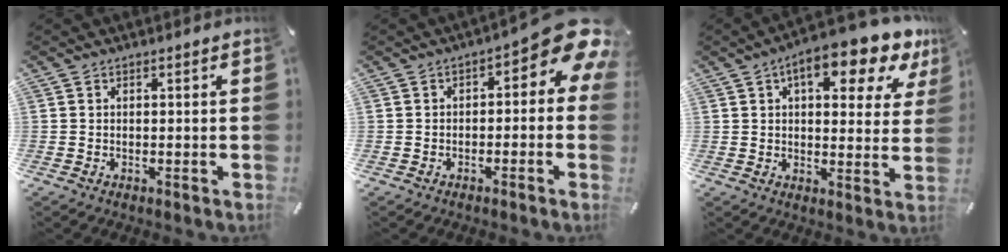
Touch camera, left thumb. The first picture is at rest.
{"total": 8.5, "force": [2.2, 3.7, 7.3], "torque": [-0.090, -0.029, 0.034]}
{"total": 13.0, "force": [7.8, 5.1, 9.0], "torque": [-0.123, -0.039, 0.125]}